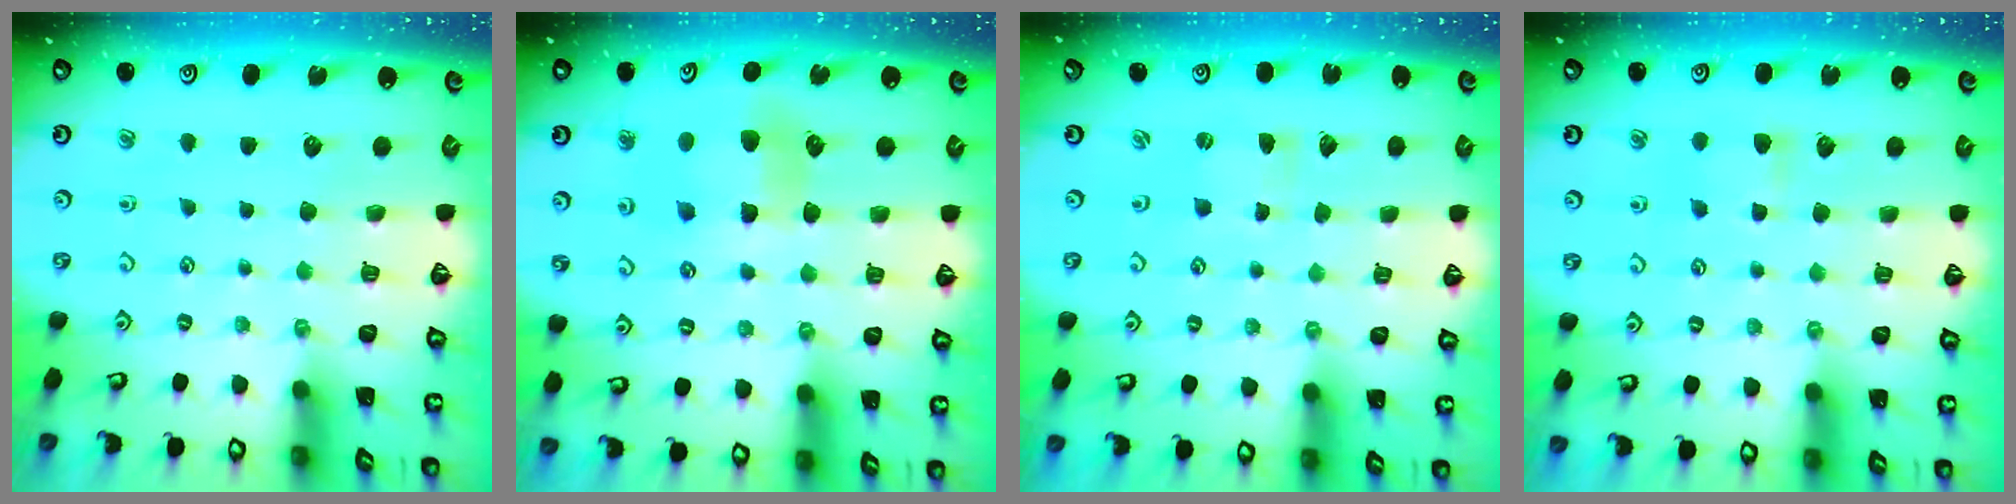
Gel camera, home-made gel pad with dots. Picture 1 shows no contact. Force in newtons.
{"total": 7.2, "press": 7.2, "slide": 0.6}
{"total": 0.0}
{"total": 4.8, "press": 4.8, "slide": 0.7}